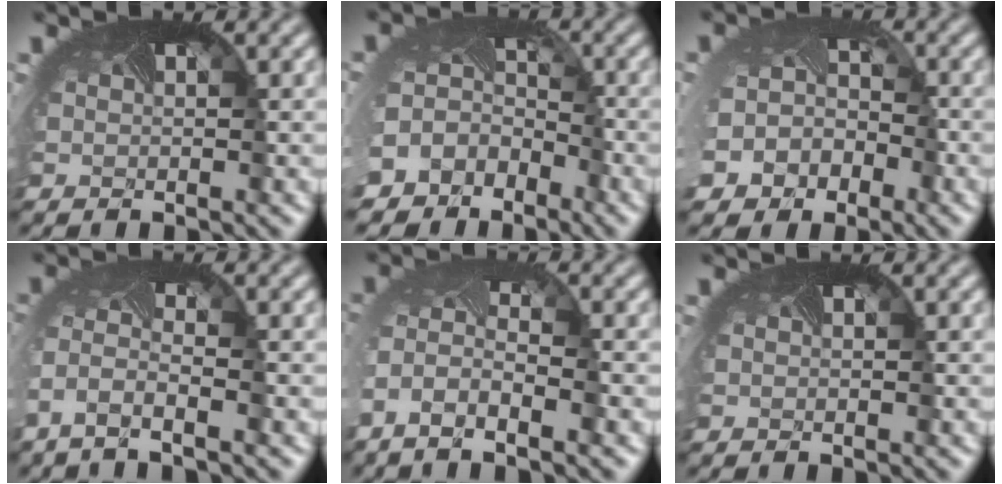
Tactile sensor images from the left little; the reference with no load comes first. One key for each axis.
{"total": 9.5, "fx": -5.2, "fy": 7.7, "fz": 2.0, "tx": -0.075, "ty": -0.043, "tz": -0.066}
{"total": 7.2, "fx": -4.0, "fy": 5.7, "fz": 1.8, "tx": -0.032, "ty": -0.027, "tz": -0.060}
{"total": 2.9, "fx": -2.4, "fy": 0.3, "fz": 1.8, "tx": -0.050, "ty": -0.007, "tz": -0.052}
{"total": 4.9, "fx": -3.2, "fy": 1.5, "fz": 3.3, "tx": -0.079, "ty": -0.012, "tz": -0.062}
{"total": 0.0}